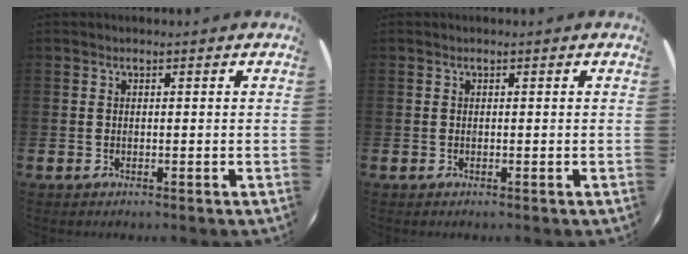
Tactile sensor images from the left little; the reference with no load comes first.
{"total": 0.0}